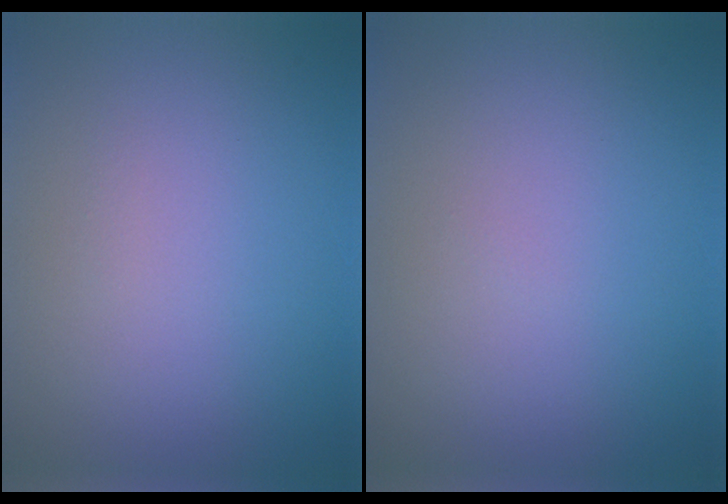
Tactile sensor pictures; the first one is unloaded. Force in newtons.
{"total": 0.0}